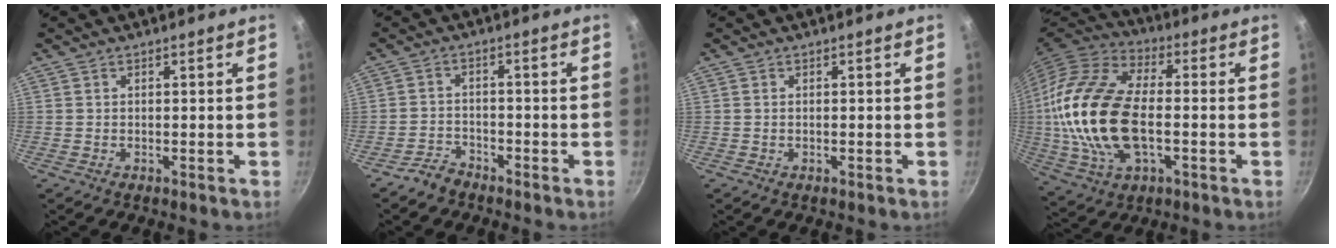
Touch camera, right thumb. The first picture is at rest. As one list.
[{"total": 3.6, "force": [-3.0, 1.7, 0.7], "torque": [-0.006, 0.037, -0.055]}, {"total": 0.0}, {"total": 22.1, "force": [-1.5, 12.3, 18.3], "torque": [-0.366, 0.022, -0.032]}]